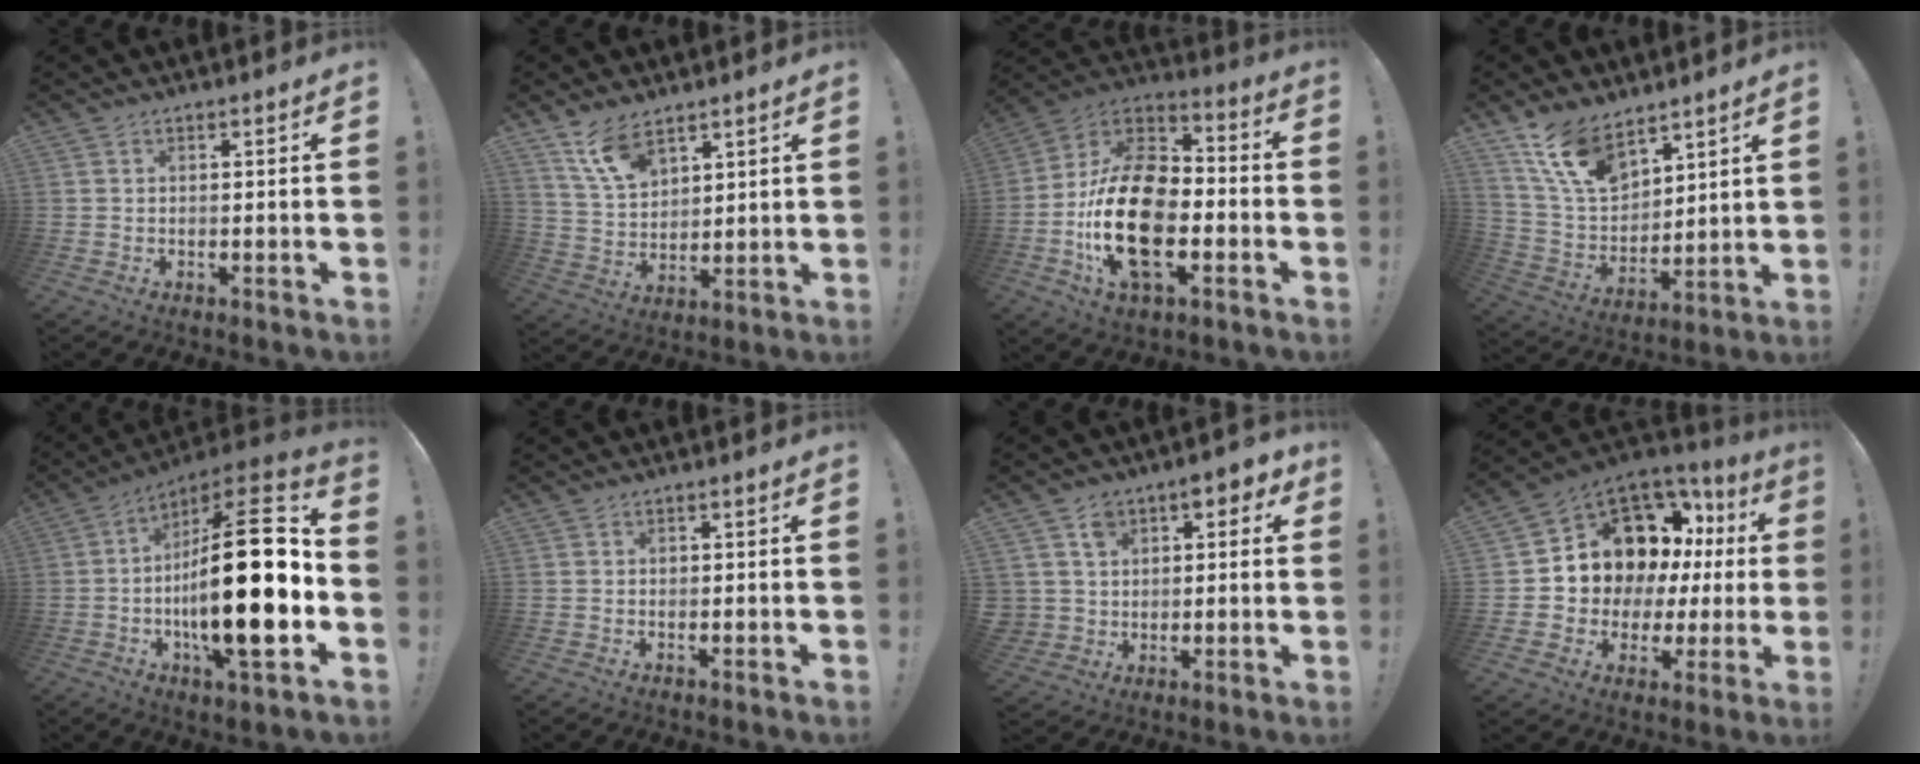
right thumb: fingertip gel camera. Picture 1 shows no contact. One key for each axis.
{"total": 11.1, "fx": 7.8, "fy": 5.6, "fz": 5.5, "tx": -0.114, "ty": -0.034, "tz": 0.153}
{"total": 24.5, "fx": -5.8, "fy": 14.8, "fz": 18.7, "tx": -0.348, "ty": 0.029, "tz": -0.090}
{"total": 14.8, "fx": 10.5, "fy": 7.4, "fz": 7.4, "tx": -0.155, "ty": -0.057, "tz": 0.203}
{"total": 28.2, "fx": -3.6, "fy": 8.5, "fz": 26.7, "tx": -0.446, "ty": 0.008, "tz": -0.063}
{"total": 0.7, "fx": 0.1, "fy": 0.7, "fz": 0.1, "tx": 0.002, "ty": 0.002, "tz": 0.000}
{"total": 7.7, "fx": 3.5, "fy": 6.3, "fz": 2.6, "tx": -0.029, "ty": -0.016, "tz": 0.065}
{"total": 12.4, "fx": 6.4, "fy": 8.9, "fz": 5.8, "tx": -0.084, "ty": -0.065, "tz": 0.135}